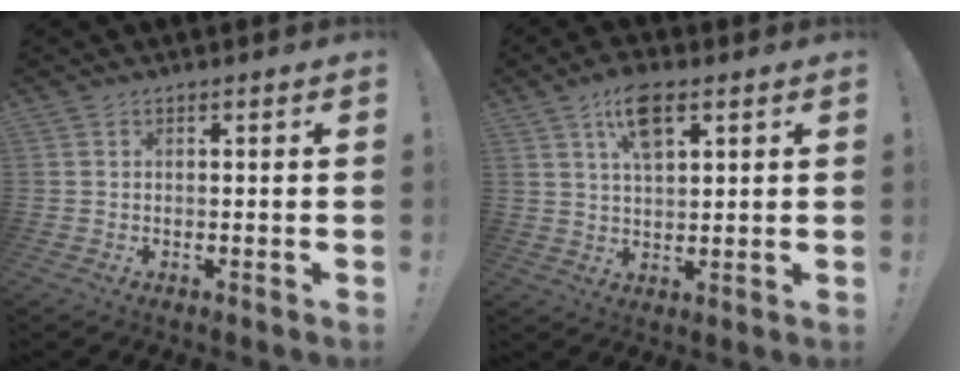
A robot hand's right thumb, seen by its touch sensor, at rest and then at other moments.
{"total": 9.2, "force": [4.9, 4.1, 6.6], "torque": [-0.114, -0.002, 0.086]}